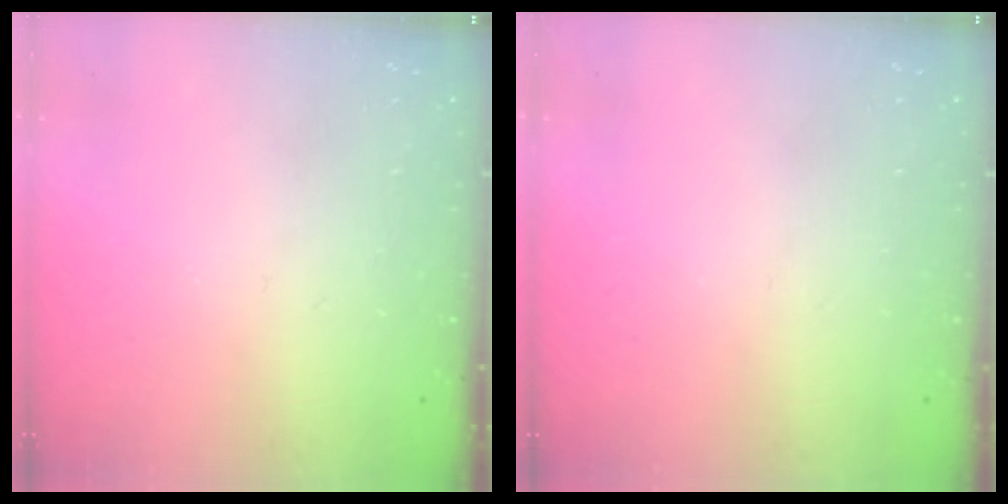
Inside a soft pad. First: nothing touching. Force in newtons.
{"total": 0.0}